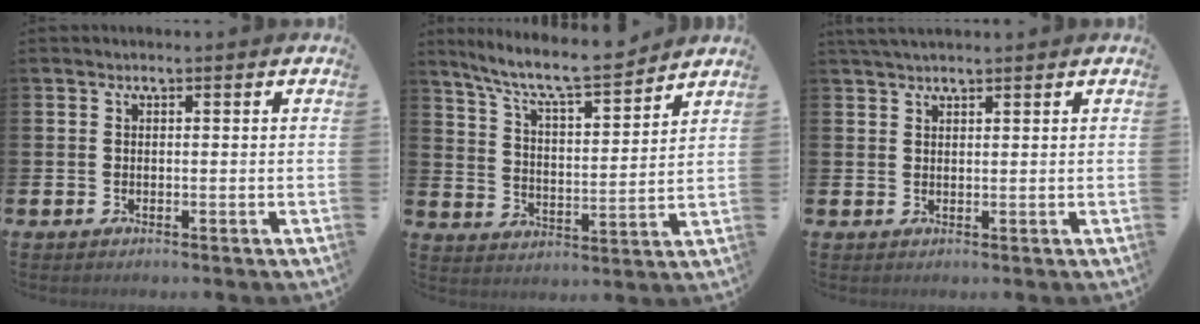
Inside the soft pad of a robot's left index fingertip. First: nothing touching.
{"total": 8.9, "force": [8.1, 1.1, 3.4], "torque": [-0.095, -0.053, 0.140]}
{"total": 2.2, "force": [2.0, 0.5, 0.8], "torque": [-0.018, 0.003, 0.036]}